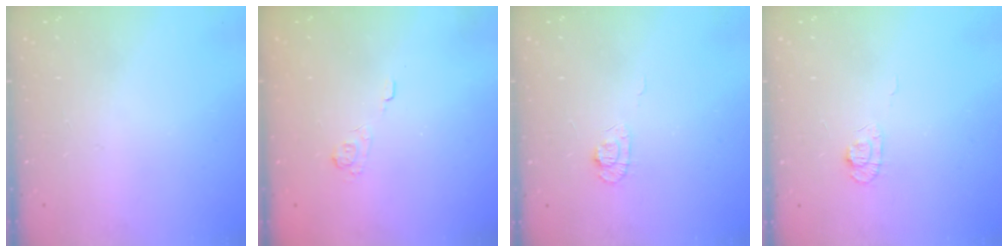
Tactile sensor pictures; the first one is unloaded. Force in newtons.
{"total": 2.2, "press": 1.7, "slide": 1.4}
{"total": 5.6, "press": 5.6, "slide": 0.7}
{"total": 5.6, "press": 5.6, "slide": 0.7}